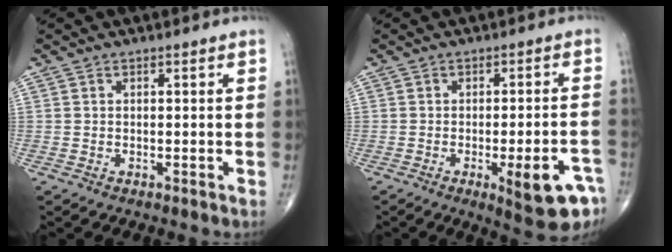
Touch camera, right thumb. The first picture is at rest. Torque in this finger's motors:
{"motor_torque": [1.07, 1.13, 0.54, -0.66, 0.25]}